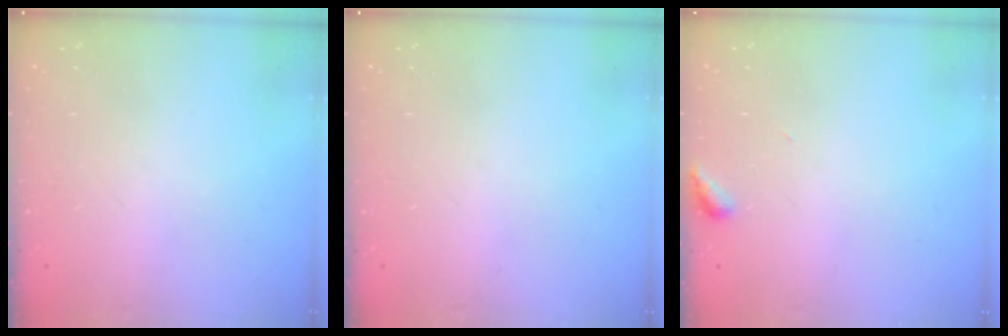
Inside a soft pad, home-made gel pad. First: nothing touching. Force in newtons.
{"total": 0.0}
{"total": 2.9, "press": 2.9, "slide": 0.3}